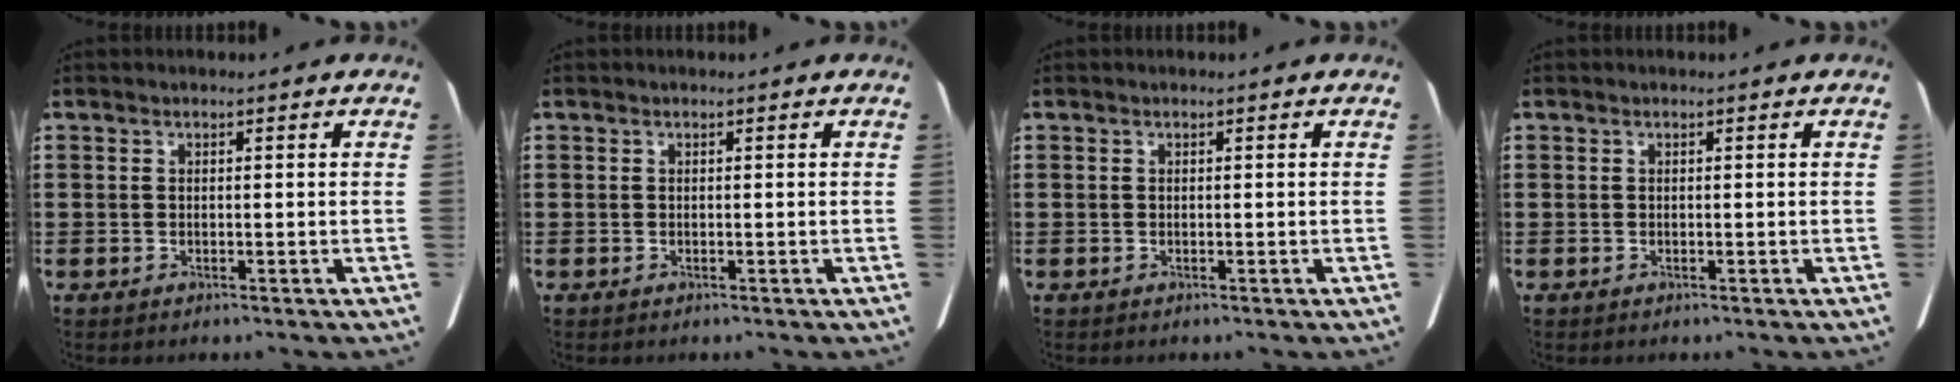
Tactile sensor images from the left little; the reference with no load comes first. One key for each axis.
{"total": 0.0}
{"total": 0.0}
{"total": 0.0}